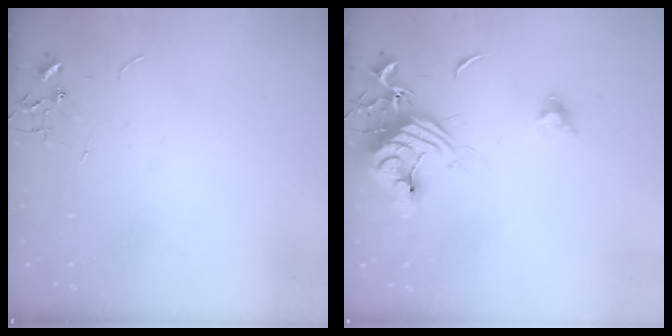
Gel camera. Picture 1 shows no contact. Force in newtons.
{"total": 13.5, "press": 13.4, "slide": 1.7}